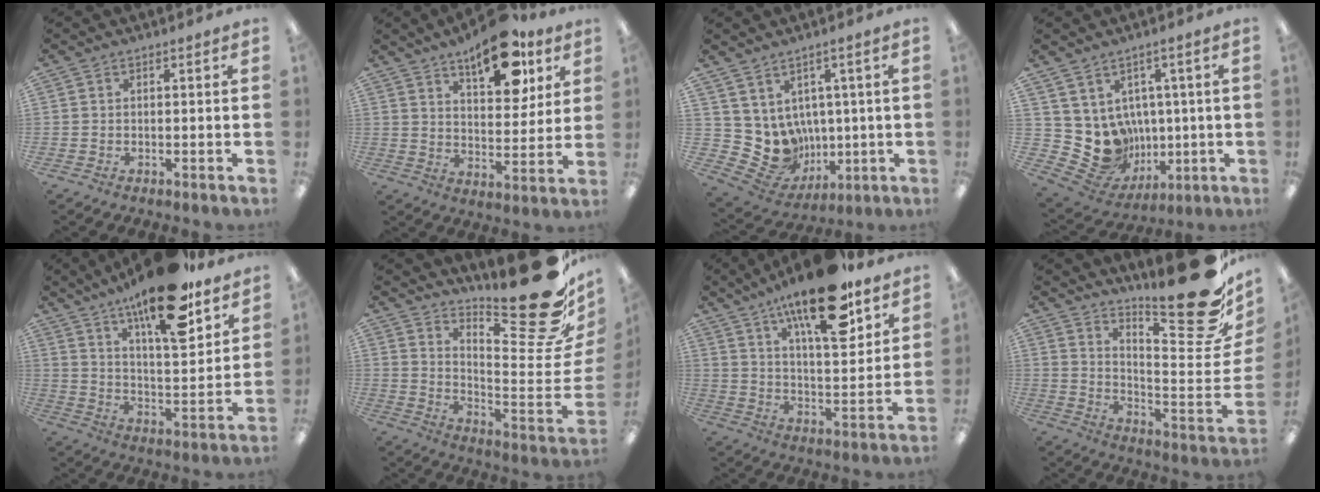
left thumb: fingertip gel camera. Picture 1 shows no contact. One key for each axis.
{"total": 15.4, "fx": 10.5, "fy": 6.6, "fz": 9.2, "tx": -0.115, "ty": -0.054, "tz": 0.174}
{"total": 9.0, "fx": 2.6, "fy": 8.0, "fz": 3.0, "tx": -0.088, "ty": -0.043, "tz": 0.068}
{"total": 11.0, "fx": 0.9, "fy": 10.1, "fz": 4.2, "tx": -0.100, "ty": -0.040, "tz": 0.034}
{"total": 20.3, "fx": 14.5, "fy": 6.2, "fz": 12.7, "tx": -0.200, "ty": -0.090, "tz": 0.238}
{"total": 25.5, "fx": 17.3, "fy": 7.1, "fz": 17.4, "tx": -0.197, "ty": -0.143, "tz": 0.282}
{"total": 21.5, "fx": 14.2, "fy": 7.4, "fz": 14.4, "tx": -0.225, "ty": -0.076, "tz": 0.229}
{"total": 24.1, "fx": 16.6, "fy": 6.3, "fz": 16.4, "tx": -0.204, "ty": -0.128, "tz": 0.267}